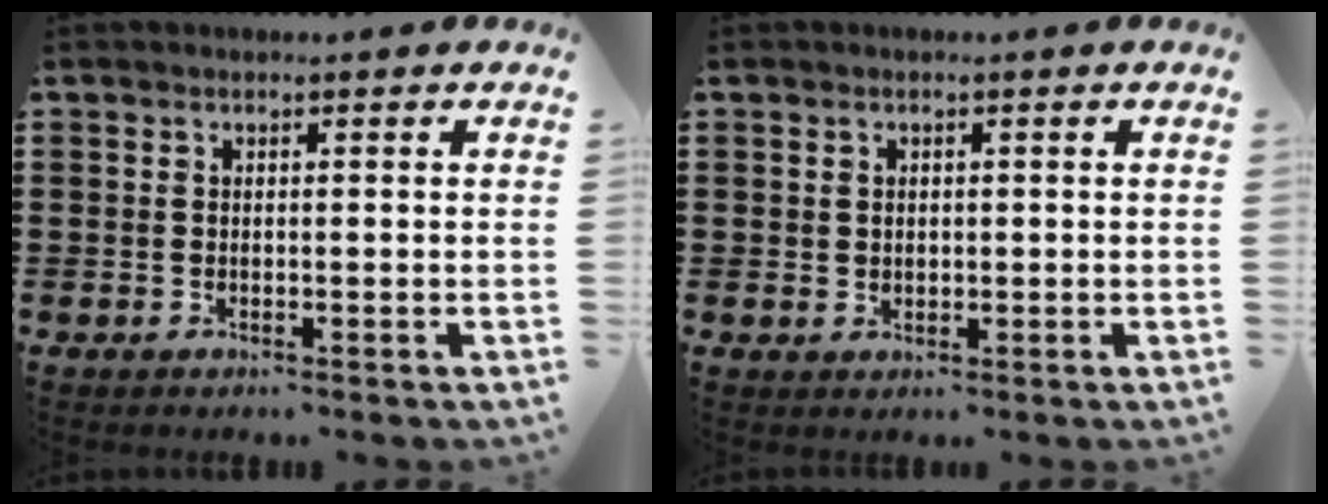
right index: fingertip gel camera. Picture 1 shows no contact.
{"total": 1.1, "force": [0.5, 0.9, 0.5], "torque": [-0.011, 0.004, 0.009]}